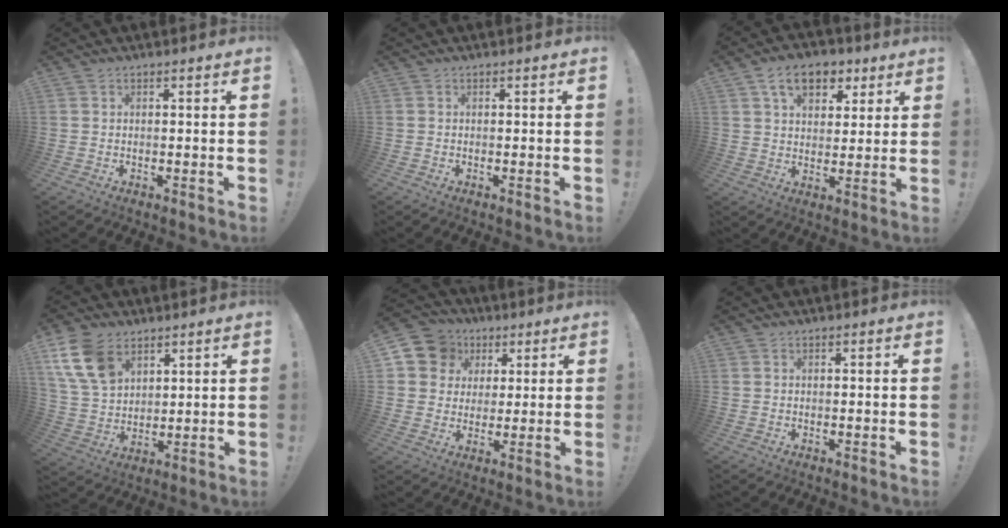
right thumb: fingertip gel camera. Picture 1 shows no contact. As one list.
[{"total": 0.0}, {"total": 11.8, "force": [5.7, 7.7, 6.8], "torque": [-0.094, -0.016, 0.106]}, {"total": 14.0, "force": [7.6, 9.2, 7.5], "torque": [-0.139, -0.031, 0.150]}, {"total": 11.0, "force": [3.7, 9.8, 3.2], "torque": [-0.046, -0.009, 0.077]}, {"total": 0.0}]